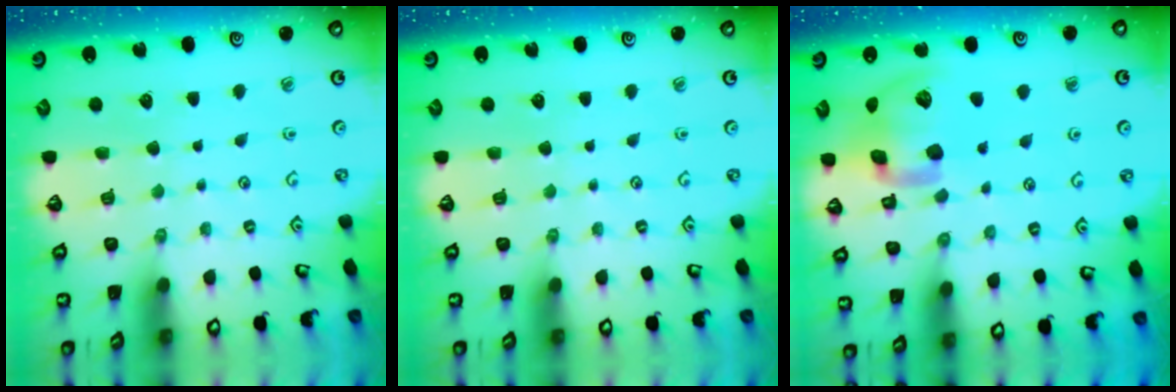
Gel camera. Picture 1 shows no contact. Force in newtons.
{"total": 0.0}
{"total": 16.9, "press": 16.7, "slide": 2.6}